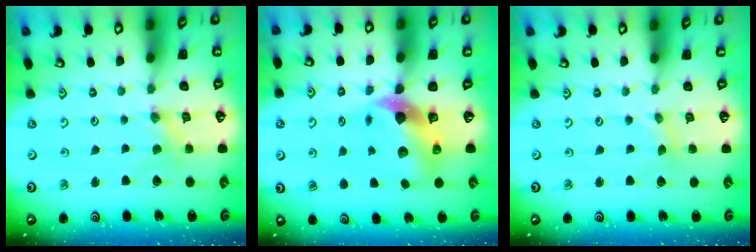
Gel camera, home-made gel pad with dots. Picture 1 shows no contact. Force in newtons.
{"total": 9.0, "press": 8.8, "slide": 1.9}
{"total": 0.0}